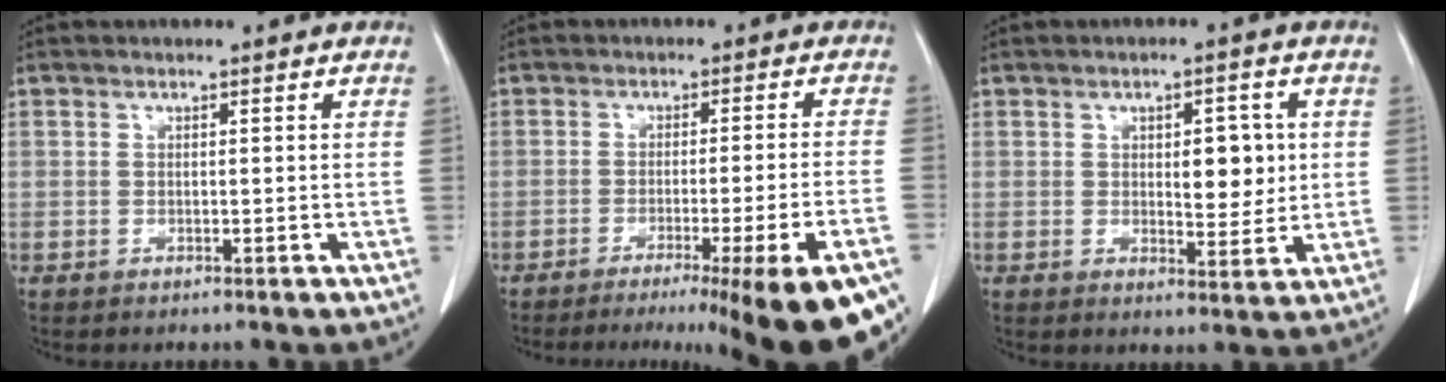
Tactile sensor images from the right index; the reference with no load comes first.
{"total": 19.2, "force": [-13.6, -0.2, 13.6], "torque": [-0.088, -0.024, -0.179]}
{"total": 5.8, "force": [0.9, 2.5, 5.1], "torque": [-0.063, -0.004, 0.015]}